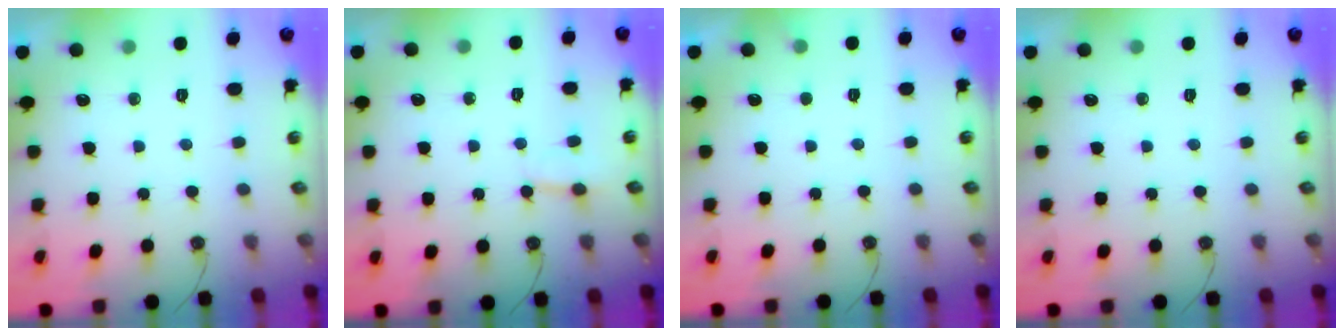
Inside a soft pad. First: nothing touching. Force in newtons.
{"total": 2.6, "press": 2.6, "slide": 0.2}
{"total": 4.0, "press": 4.0, "slide": 0.4}
{"total": 0.0}